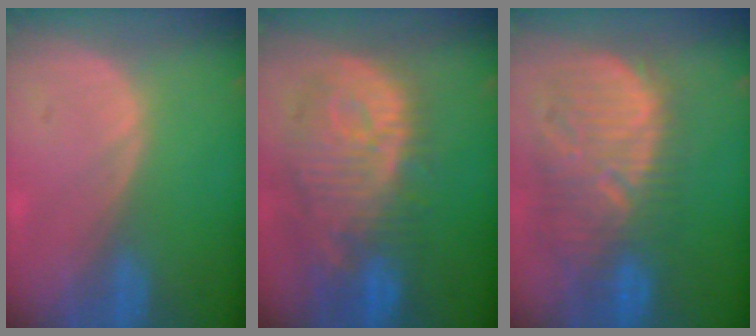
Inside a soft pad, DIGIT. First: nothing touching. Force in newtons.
{"total": 12.5, "press": 11.1, "slide": 5.8}
{"total": 12.3, "press": 11.2, "slide": 5.1}